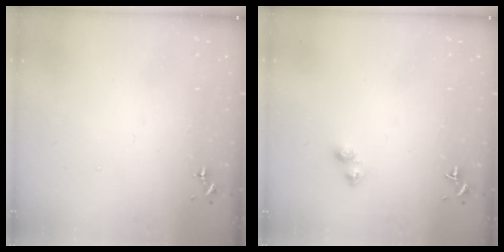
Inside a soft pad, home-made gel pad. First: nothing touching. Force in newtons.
{"total": 3.6, "press": 3.6, "slide": 0.5}